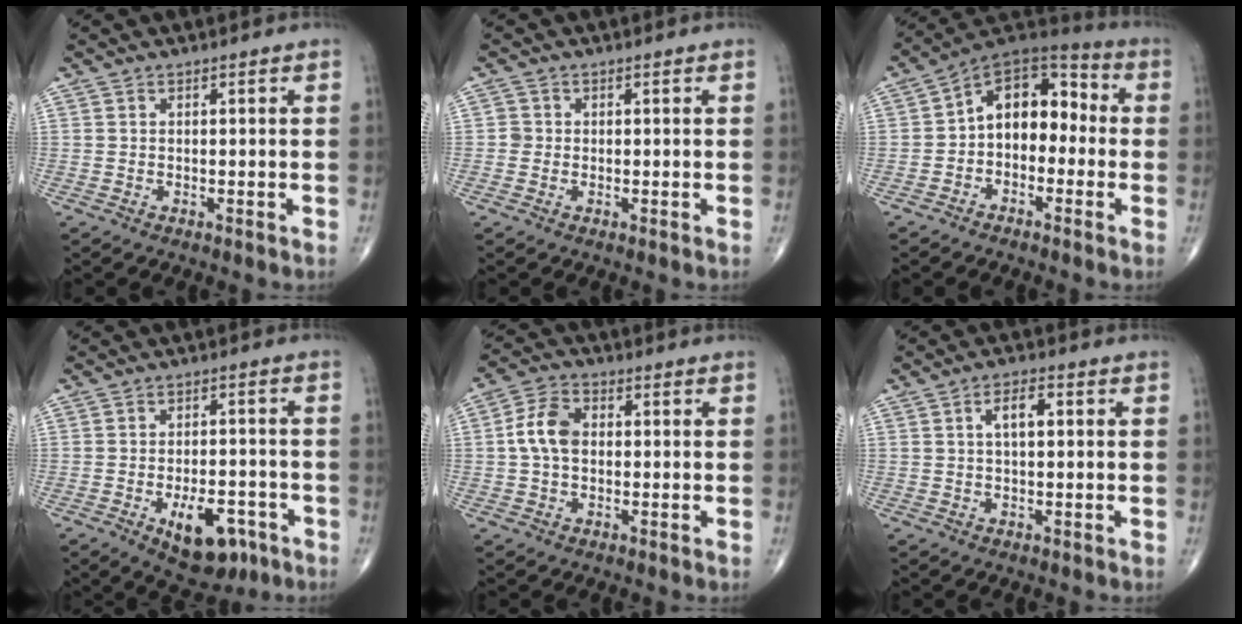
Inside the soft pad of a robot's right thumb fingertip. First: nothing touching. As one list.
[{"total": 1.5, "force": [-0.2, 1.4, 0.2], "torque": [0.007, 0.006, -0.006]}, {"total": 12.3, "force": [-1.0, 8.3, 9.0], "torque": [-0.092, 0.049, -0.037]}, {"total": 10.7, "force": [-4.9, 5.6, 7.7], "torque": [-0.087, 0.021, -0.062]}, {"total": 7.2, "force": [0.2, 4.9, 5.3], "torque": [-0.100, 0.020, -0.004]}, {"total": 4.2, "force": [0.8, 1.9, 3.6], "torque": [-0.057, 0.008, 0.010]}]